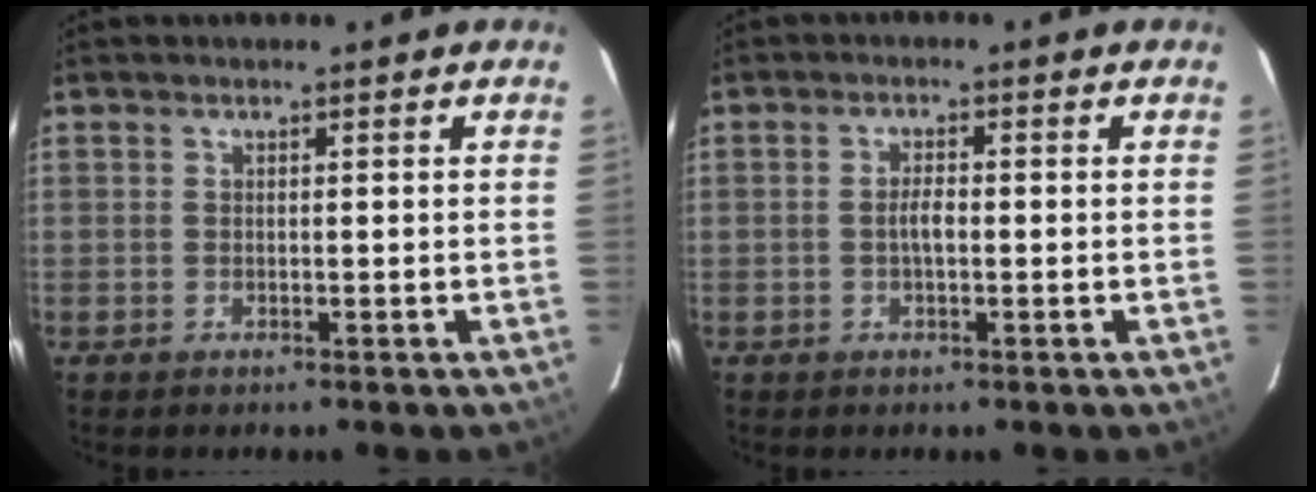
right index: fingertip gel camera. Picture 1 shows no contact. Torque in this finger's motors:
{"motor_torque": [0.46, 0.02, 0.22, 0.07]}